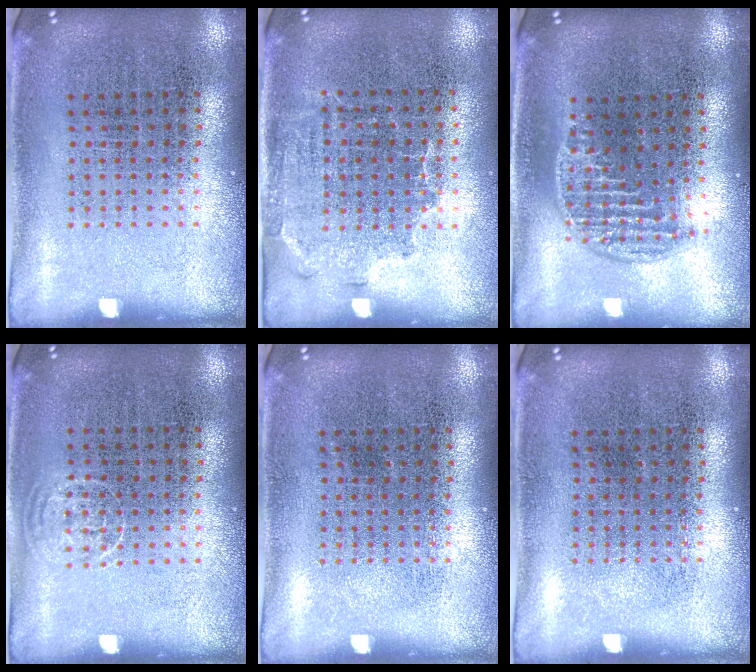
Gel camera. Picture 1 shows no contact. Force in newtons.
{"total": 1.5, "press": 1.1, "slide": 0.9}
{"total": 1.3, "press": 1.1, "slide": 0.6}
{"total": 0.6, "press": 0.4, "slide": 0.4}
{"total": 0.0}
{"total": 0.0}